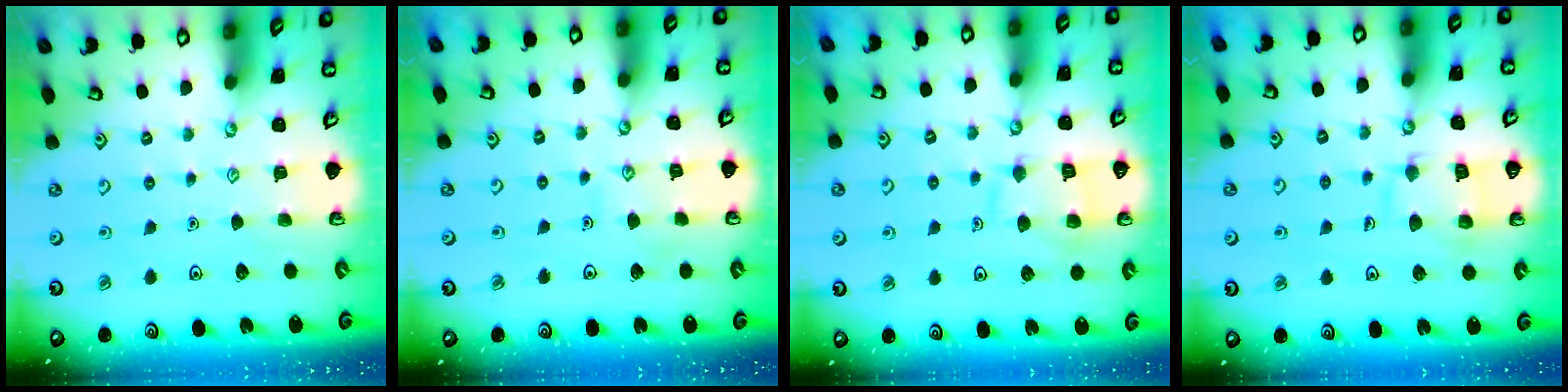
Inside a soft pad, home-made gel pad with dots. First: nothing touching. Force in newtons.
{"total": 5.2, "press": 5.1, "slide": 0.3}
{"total": 10.7, "press": 10.6, "slide": 1.1}
{"total": 10.1, "press": 10.1, "slide": 0.6}